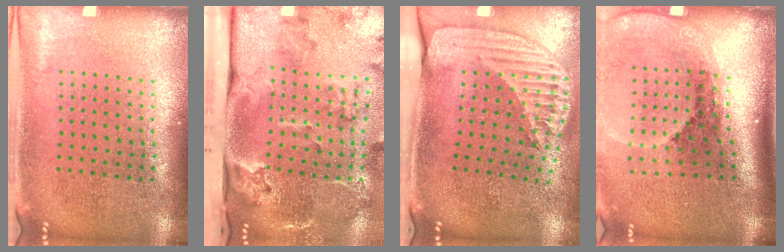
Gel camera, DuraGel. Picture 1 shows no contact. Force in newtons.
{"total": 4.0, "press": 2.7, "slide": 3.0}
{"total": 2.6, "press": 1.9, "slide": 1.8}
{"total": 2.7, "press": 1.9, "slide": 2.0}